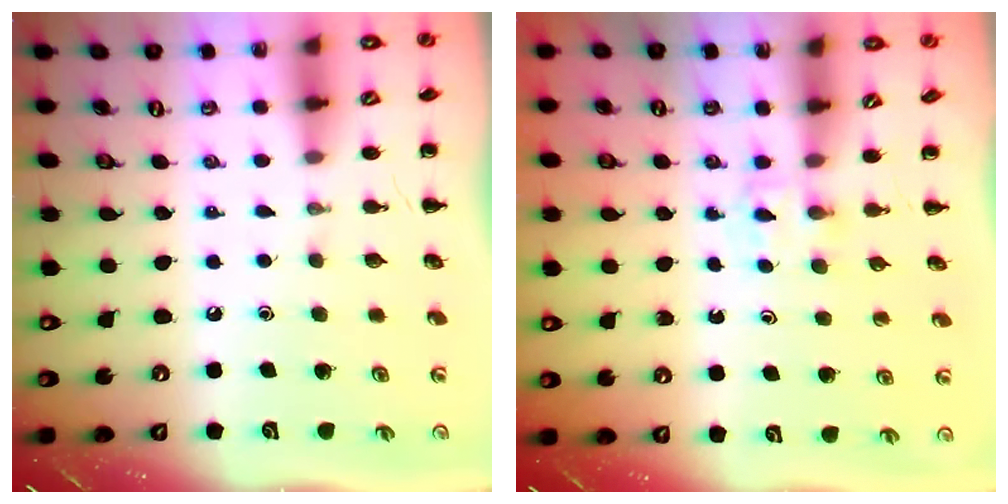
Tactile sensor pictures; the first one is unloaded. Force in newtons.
{"total": 2.3, "press": 2.1, "slide": 1.0}